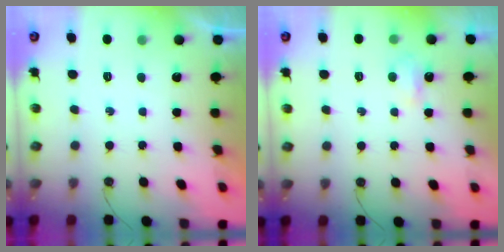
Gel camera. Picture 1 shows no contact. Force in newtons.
{"total": 2.9, "press": 2.9, "slide": 0.6}